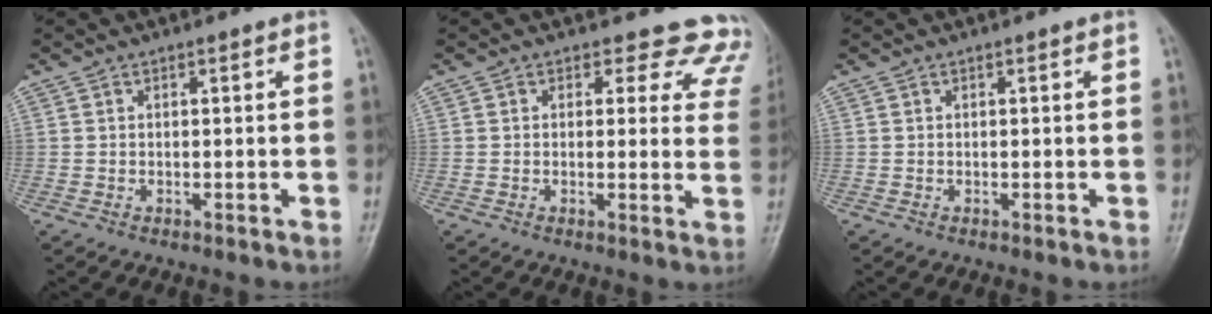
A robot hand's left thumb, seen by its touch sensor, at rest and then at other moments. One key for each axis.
{"total": 10.4, "fx": 9.0, "fy": 5.1, "fz": 1.2, "tx": 0.047, "ty": -0.044, "tz": 0.061}
{"total": 0.0}